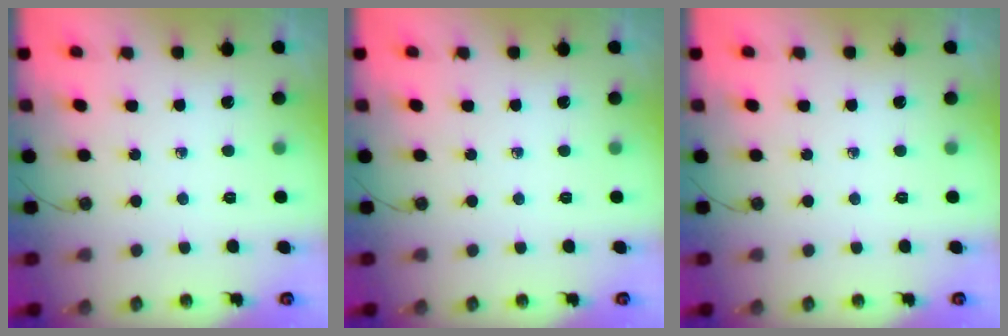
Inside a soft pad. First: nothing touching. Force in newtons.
{"total": 0.0}
{"total": 0.0}